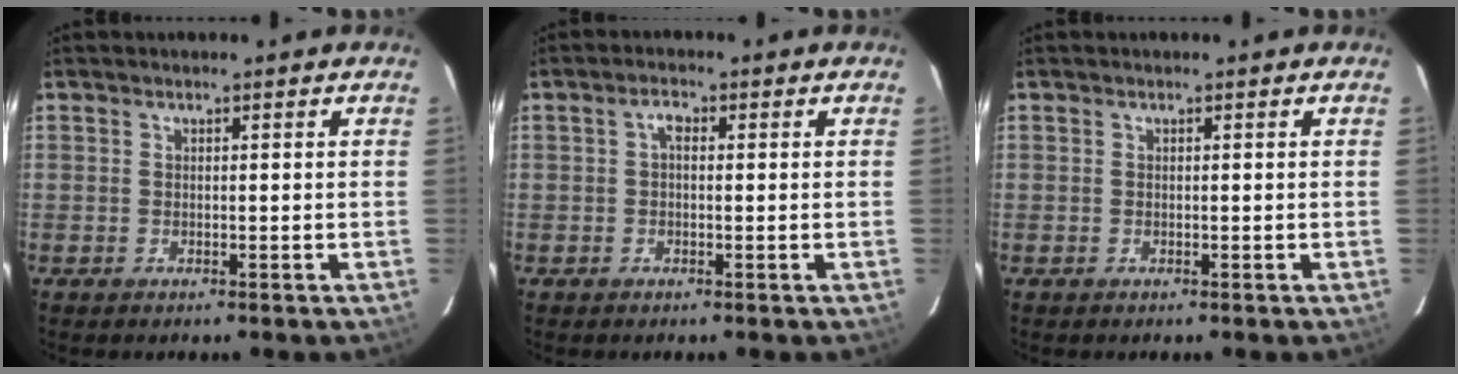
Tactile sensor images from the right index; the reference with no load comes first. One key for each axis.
{"total": 1.5, "fx": 0.1, "fy": 0.6, "fz": 1.3, "tx": -0.026, "ty": 0.007, "tz": -0.001}
{"total": 0.0}